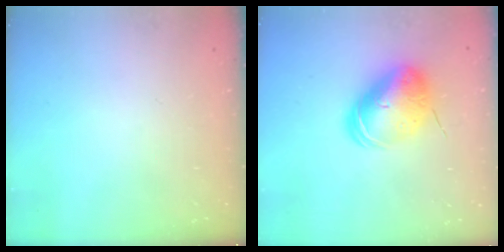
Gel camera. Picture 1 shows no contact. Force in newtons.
{"total": 10.5, "press": 10.3, "slide": 2.0}